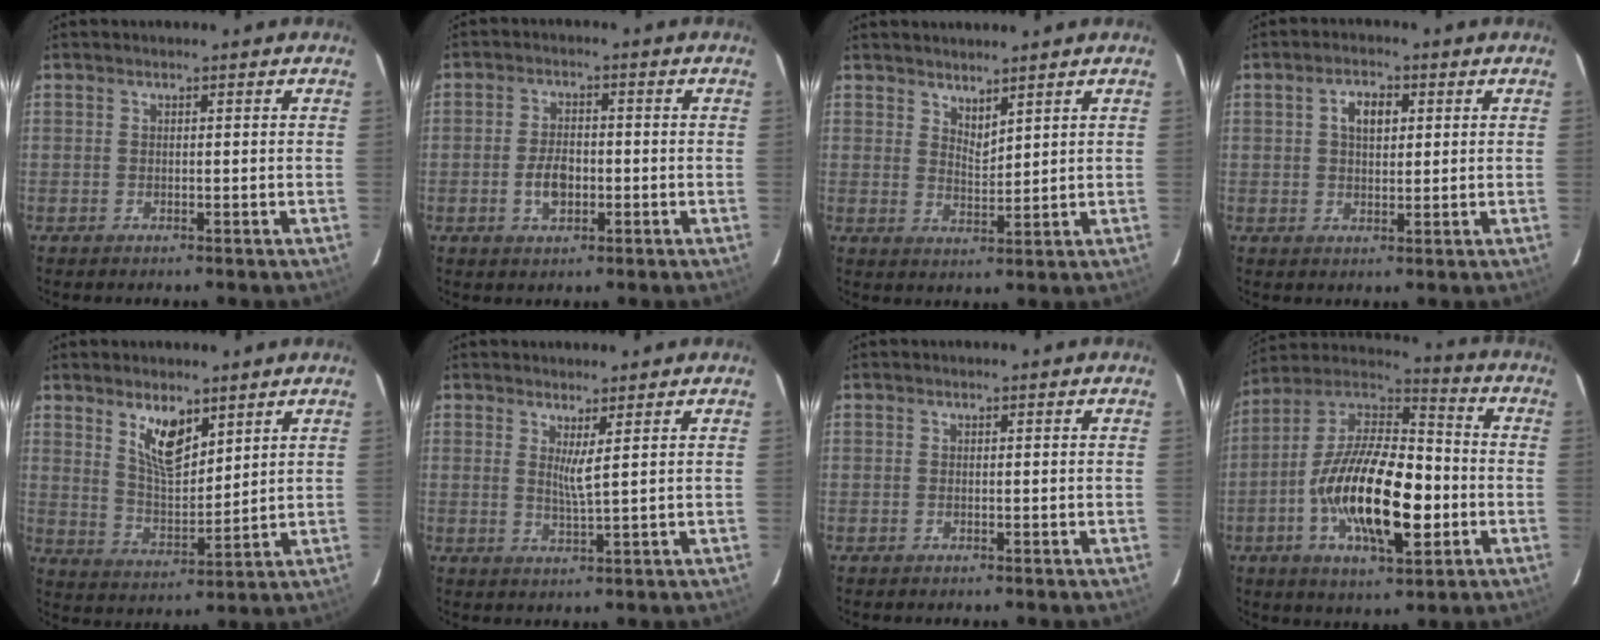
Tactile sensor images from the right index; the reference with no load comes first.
{"total": 5.0, "force": [-1.4, 3.0, 3.8], "torque": [-0.076, 0.003, -0.020]}
{"total": 3.4, "force": [2.9, 0.9, 1.4], "torque": [-0.021, -0.004, 0.051]}
{"total": 4.5, "force": [1.3, 2.6, 3.4], "torque": [-0.056, 0.012, 0.024]}
{"total": 8.6, "force": [5.2, 3.4, 5.9], "torque": [-0.101, -0.001, 0.104]}
{"total": 2.9, "force": [1.4, -0.5, 2.5], "torque": [-0.046, -0.012, 0.021]}
{"total": 0.0}
{"total": 21.4, "force": [-5.1, 8.6, 18.9], "torque": [-0.354, -0.004, -0.093]}